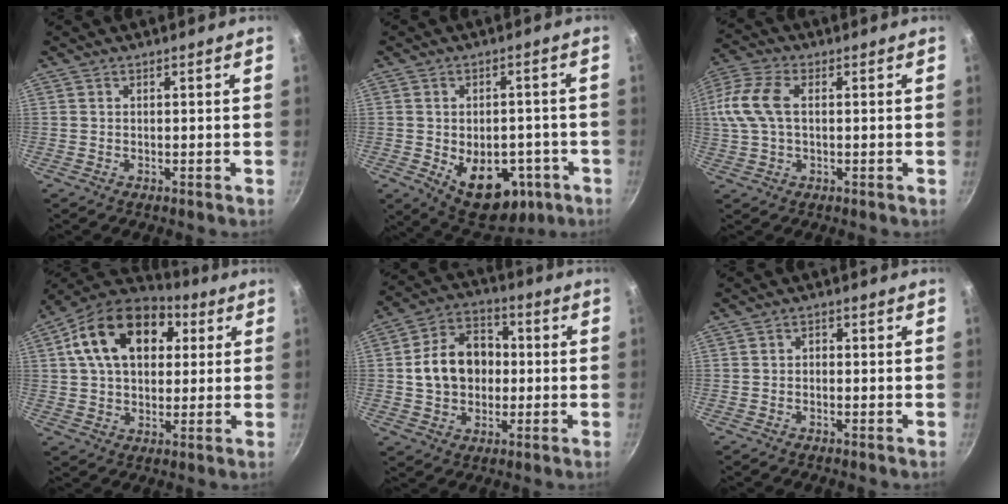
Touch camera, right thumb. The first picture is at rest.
{"total": 14.4, "force": [-4.6, 9.5, 9.8], "torque": [-0.099, 0.010, -0.042]}
{"total": 12.2, "force": [1.6, 7.4, 9.6], "torque": [-0.211, 0.022, 0.020]}
{"total": 19.5, "force": [5.6, 13.2, 13.3], "torque": [-0.207, 0.018, 0.078]}
{"total": 13.7, "force": [0.3, 10.6, 8.7], "torque": [-0.118, 0.028, -0.002]}
{"total": 1.3, "force": [-0.4, 1.0, 0.7], "torque": [-0.009, 0.006, -0.008]}